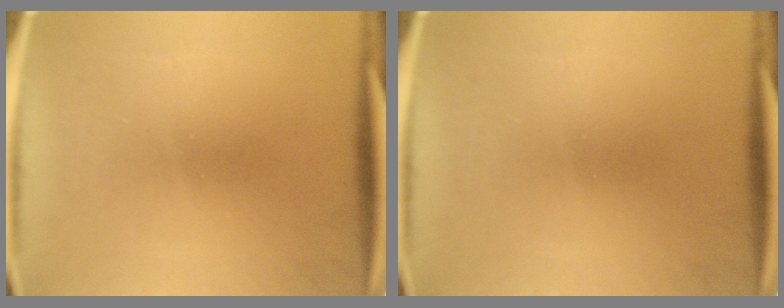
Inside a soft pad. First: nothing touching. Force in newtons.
{"total": 0.0}